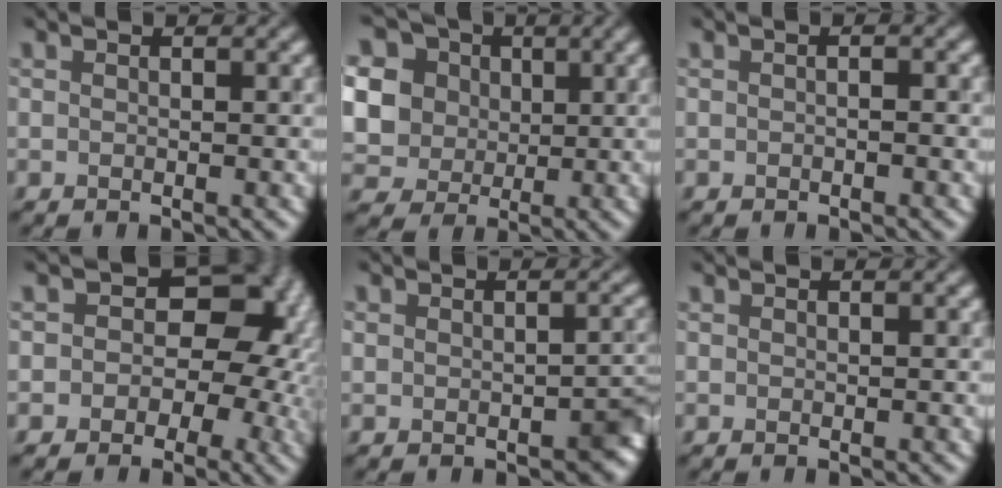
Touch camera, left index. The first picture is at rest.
{"total": 13.5, "force": [3.6, 11.7, 5.7], "torque": [-0.155, 0.018, 0.054]}
{"total": 0.7, "force": [-0.2, 0.1, 0.6], "torque": [-0.007, -0.003, -0.008]}
{"total": 7.6, "force": [-0.2, 5.8, 4.8], "torque": [0.025, 0.019, -0.033]}
{"total": 3.2, "force": [-1.1, 2.3, 2.0], "torque": [-0.014, -0.010, -0.016]}
{"total": 0.0}